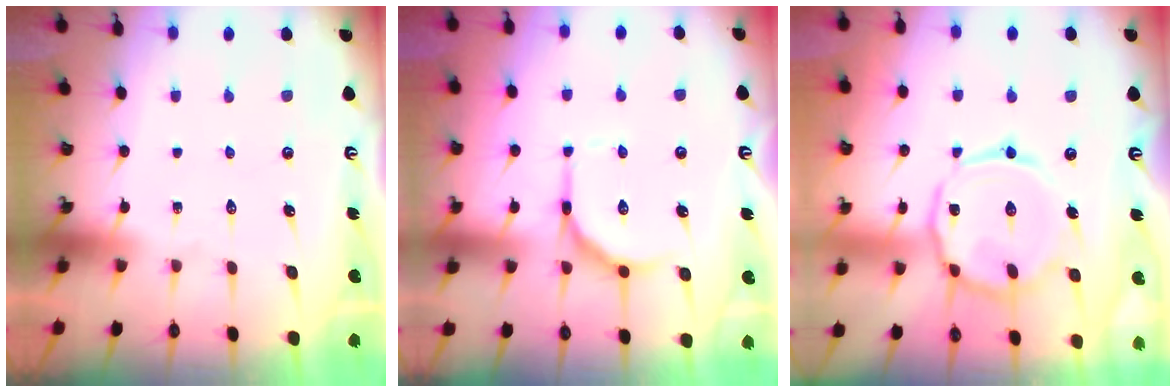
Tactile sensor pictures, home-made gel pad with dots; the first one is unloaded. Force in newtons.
{"total": 8.4, "press": 8.4, "slide": 1.0}
{"total": 13.6, "press": 13.6, "slide": 1.0}